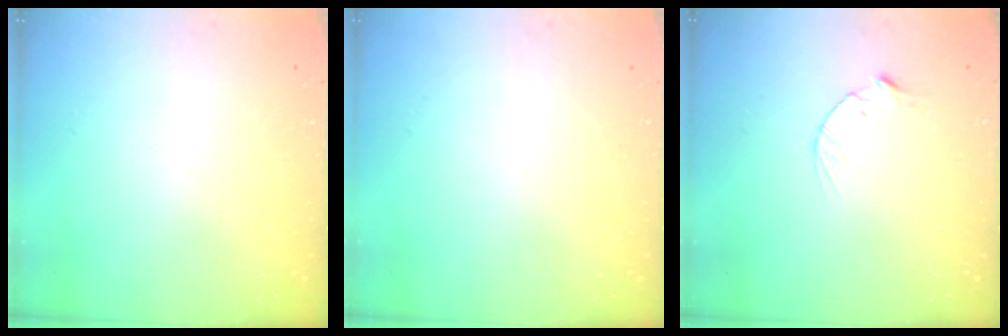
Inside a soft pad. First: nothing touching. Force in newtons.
{"total": 0.0}
{"total": 2.8, "press": 2.8, "slide": 0.4}